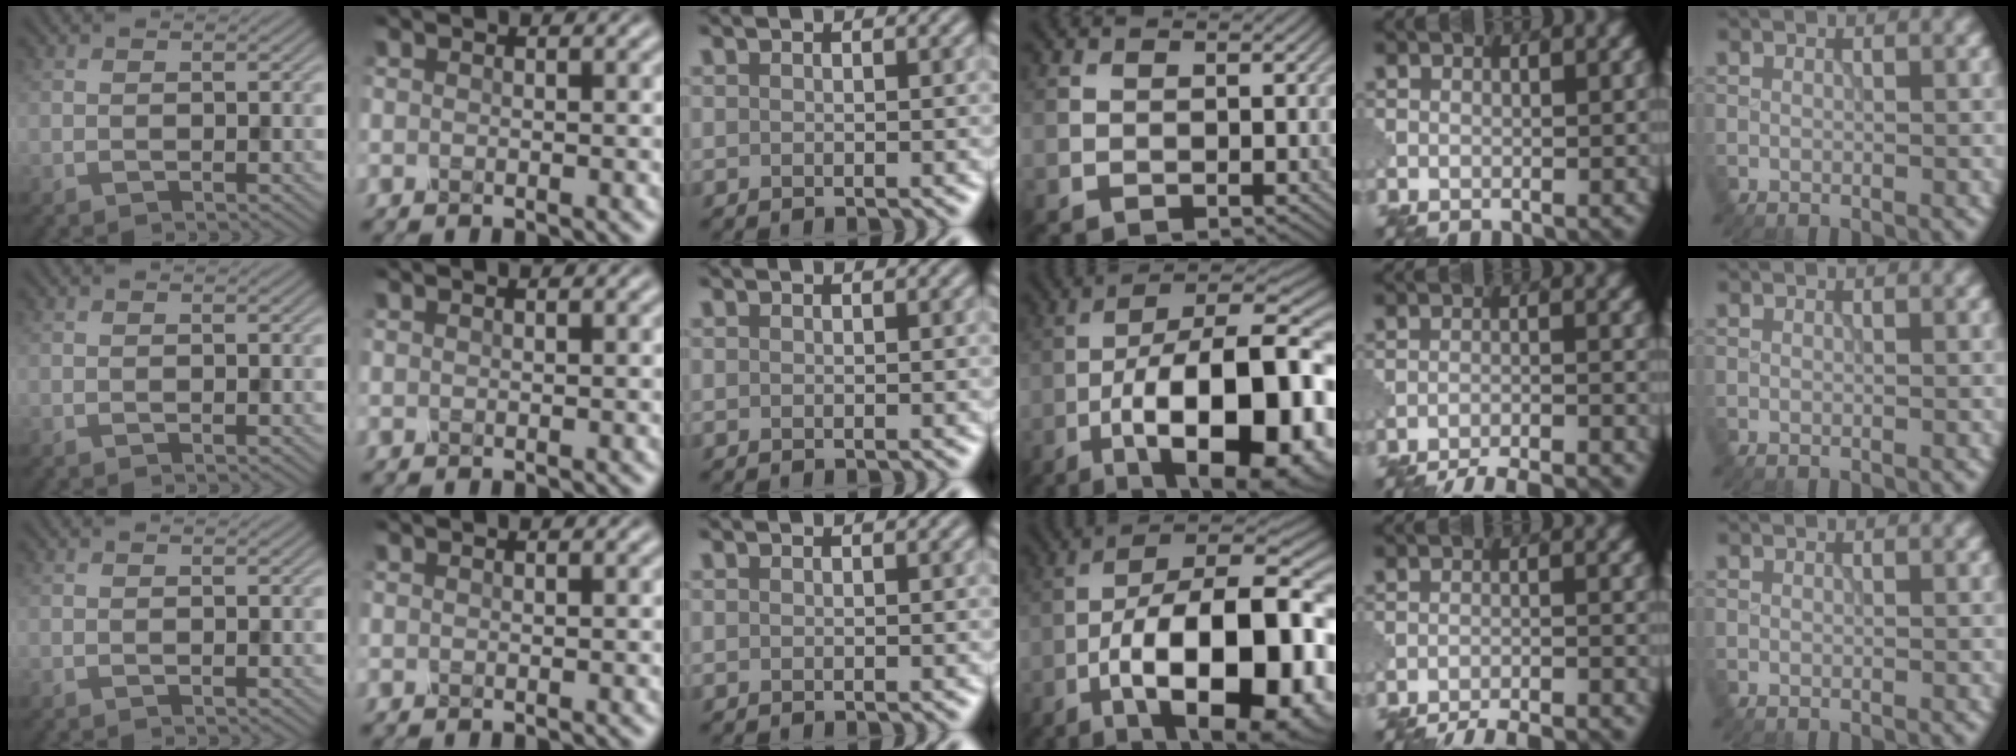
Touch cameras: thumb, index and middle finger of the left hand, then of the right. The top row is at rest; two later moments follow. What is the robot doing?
{"motion": "shake", "object": "sieve"}